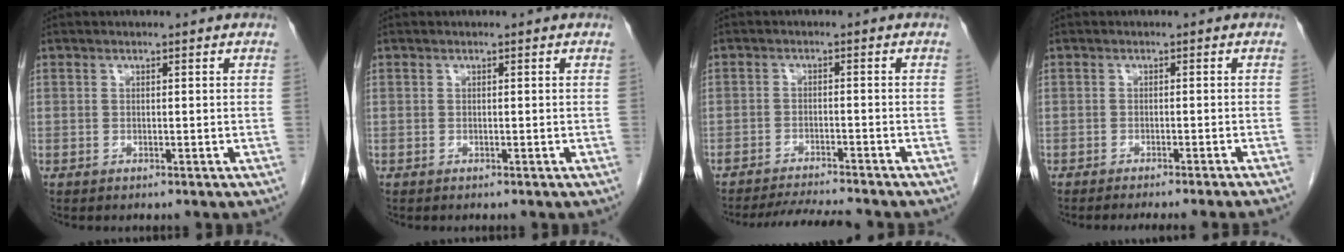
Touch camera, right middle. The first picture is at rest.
{"total": 0.0}
{"total": 7.0, "force": [-6.7, -0.3, 2.2], "torque": [-0.033, -0.011, -0.108]}
{"total": 8.4, "force": [-7.5, -1.3, 3.6], "torque": [-0.014, -0.020, -0.094]}